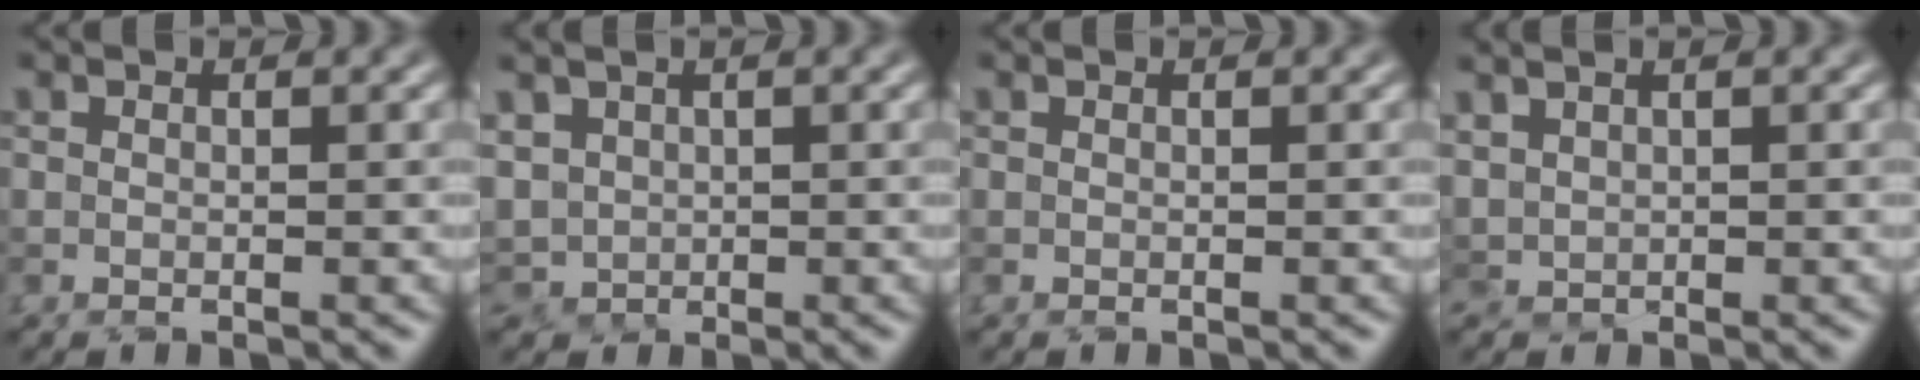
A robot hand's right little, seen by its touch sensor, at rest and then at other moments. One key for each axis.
{"total": 1.9, "fx": 1.0, "fy": 1.6, "fz": -0.3, "tx": -0.004, "ty": 0.003, "tz": 0.035}
{"total": 0.0}
{"total": 1.4, "fx": 1.3, "fy": 0.2, "fz": -0.5, "tx": 0.011, "ty": 0.006, "tz": 0.033}